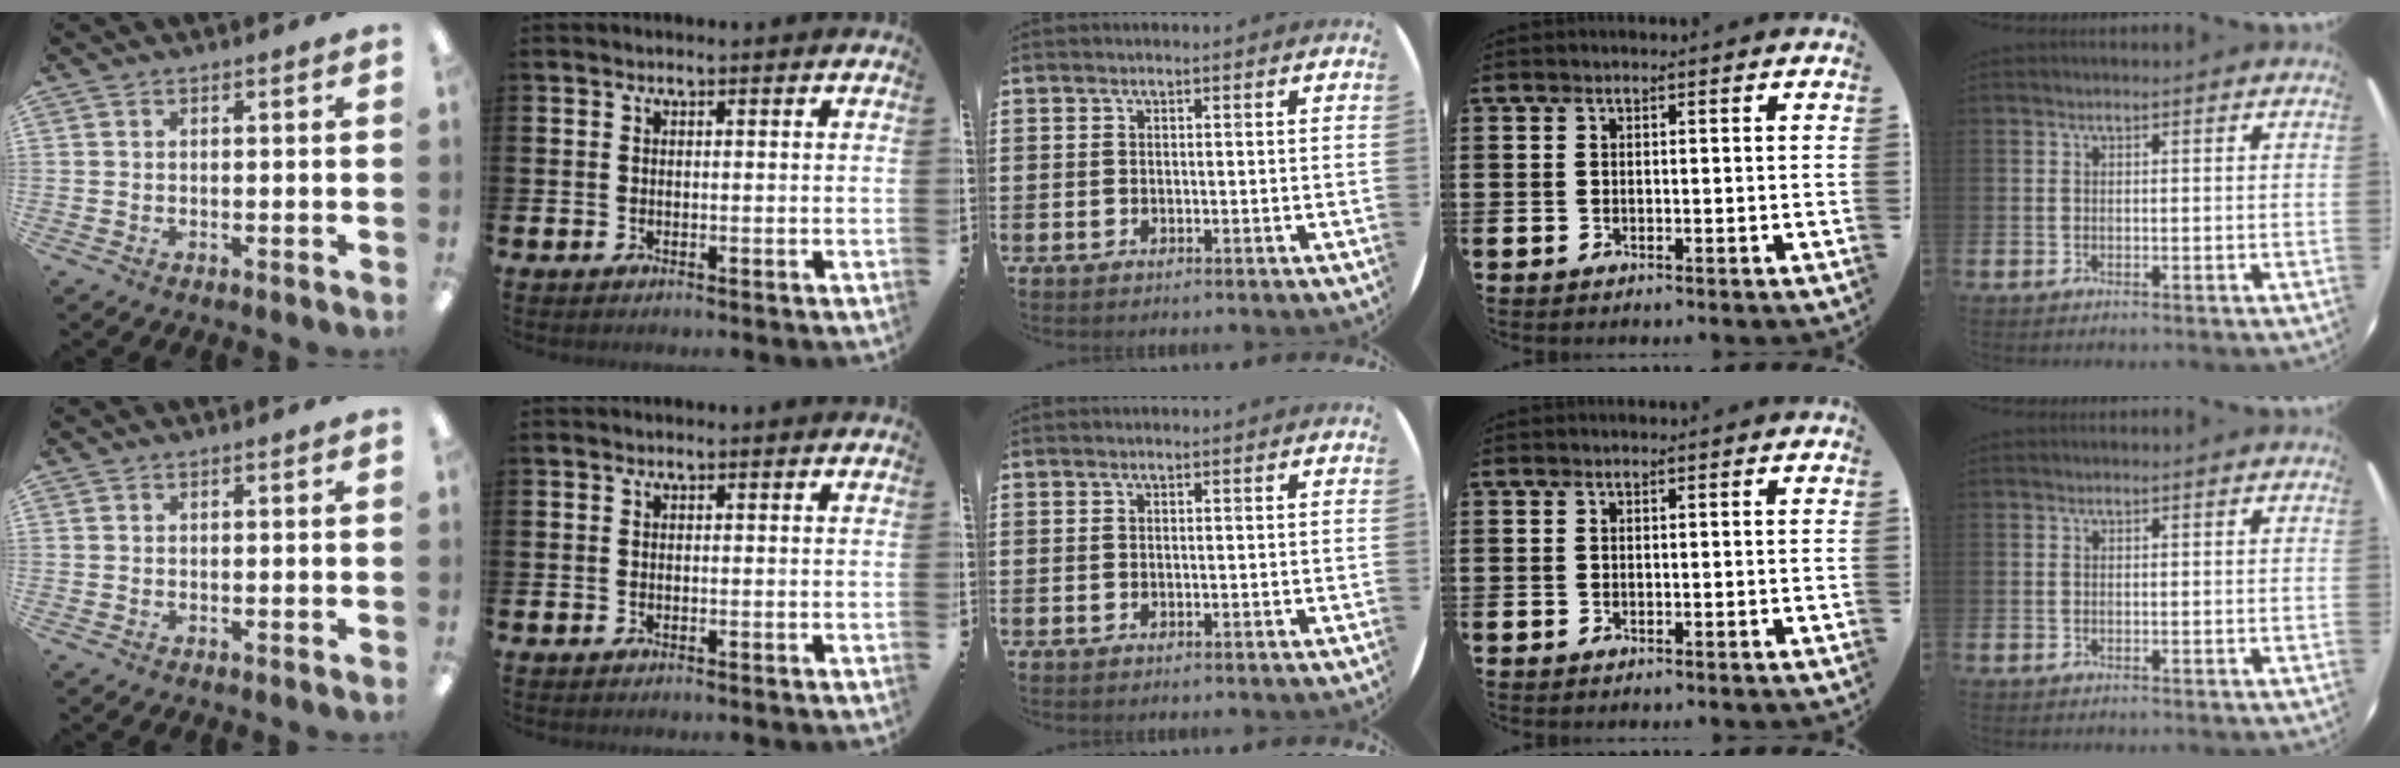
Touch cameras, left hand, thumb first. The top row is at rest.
{}